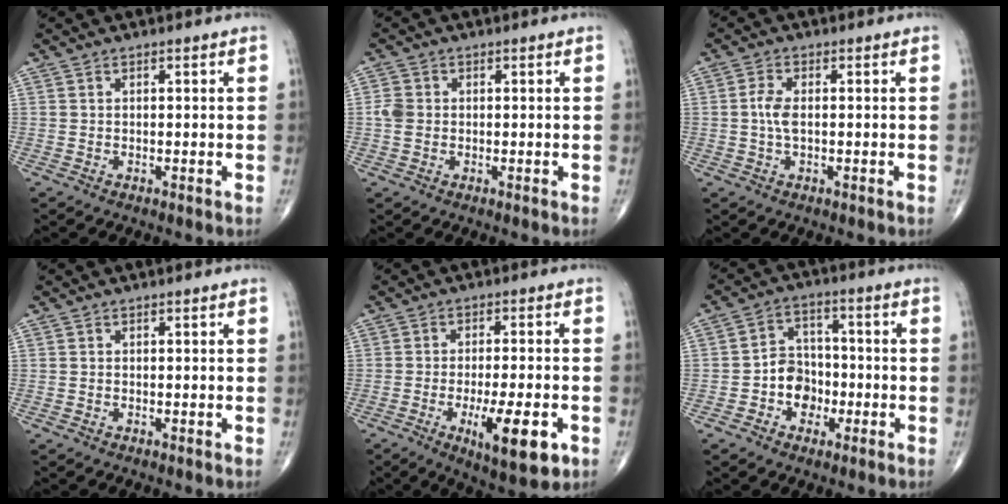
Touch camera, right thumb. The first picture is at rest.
{"total": 2.9, "force": [-0.1, 2.4, 1.6], "torque": [-0.033, 0.007, -0.005]}
{"total": 3.5, "force": [-0.1, 1.6, 3.1], "torque": [-0.073, 0.003, -0.005]}
{"total": 0.0}
{"total": 12.0, "force": [-4.3, 3.5, 10.6], "torque": [-0.161, -0.003, -0.060]}
{"total": 7.5, "force": [-2.3, 6.2, 3.5], "torque": [-0.020, 0.030, -0.047]}